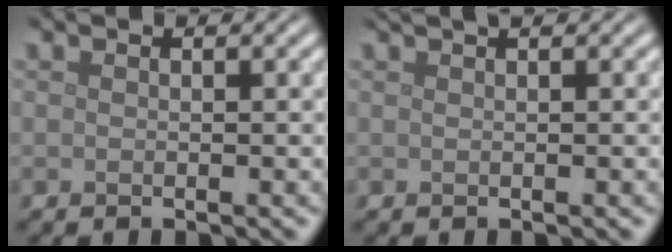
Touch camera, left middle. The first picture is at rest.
{"total": 1.3, "force": [0.9, 0.4, 0.9], "torque": [-0.011, 0.003, 0.008]}